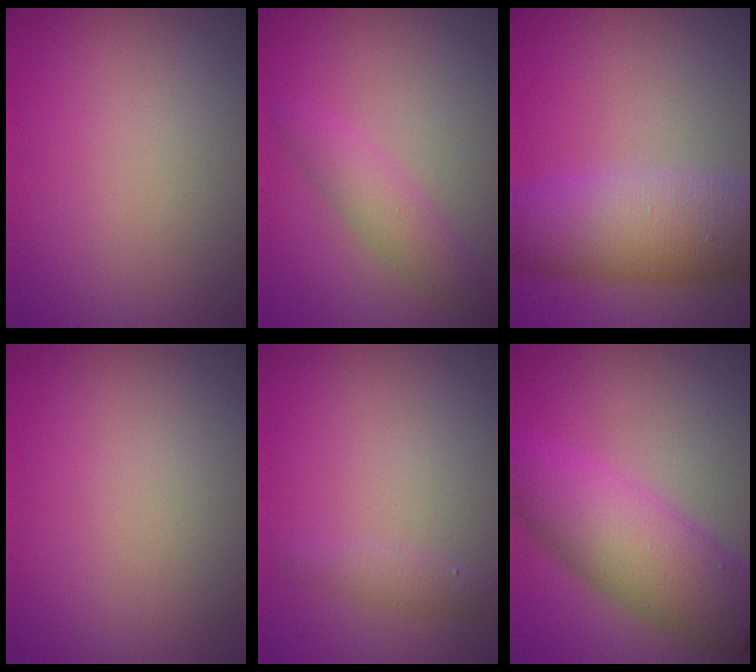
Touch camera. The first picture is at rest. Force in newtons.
{"total": 2.7, "press": 2.7, "slide": 0.1}
{"total": 8.7, "press": 8.7, "slide": 0.2}
{"total": 0.0}
{"total": 1.3, "press": 1.3, "slide": 0.1}
{"total": 8.2, "press": 8.2, "slide": 0.0}